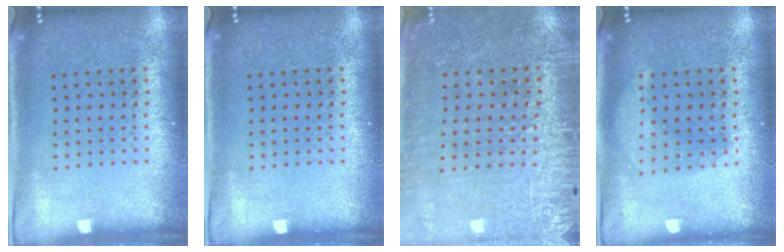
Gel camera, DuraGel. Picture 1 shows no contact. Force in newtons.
{"total": 0.0}
{"total": 3.0, "press": 2.8, "slide": 0.8}
{"total": 2.3, "press": 2.3, "slide": 0.3}